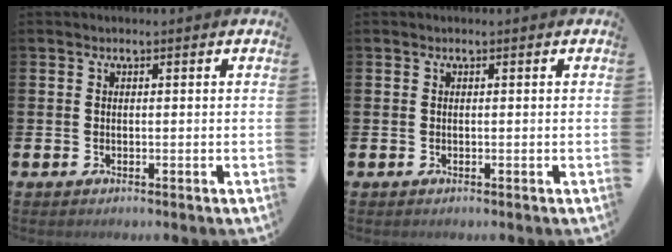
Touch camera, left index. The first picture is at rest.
{"total": 0.0}